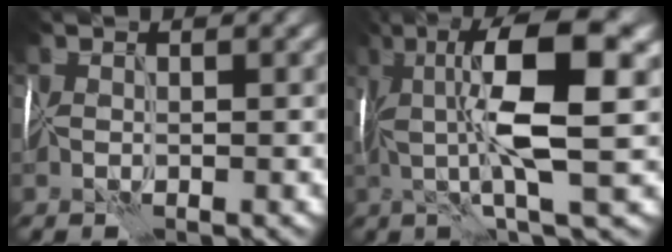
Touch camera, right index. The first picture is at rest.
{"total": 8.9, "force": [1.2, 1.4, 8.7], "torque": [-0.147, 0.012, 0.027]}